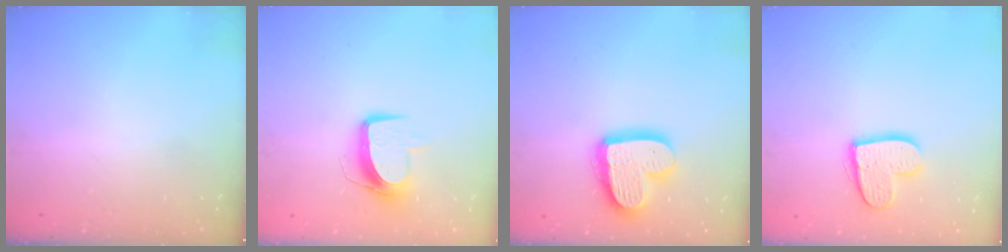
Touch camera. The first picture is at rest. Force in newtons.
{"total": 10.3, "press": 10.3, "slide": 0.8}
{"total": 17.4, "press": 17.3, "slide": 1.6}
{"total": 13.1, "press": 13.1, "slide": 0.9}